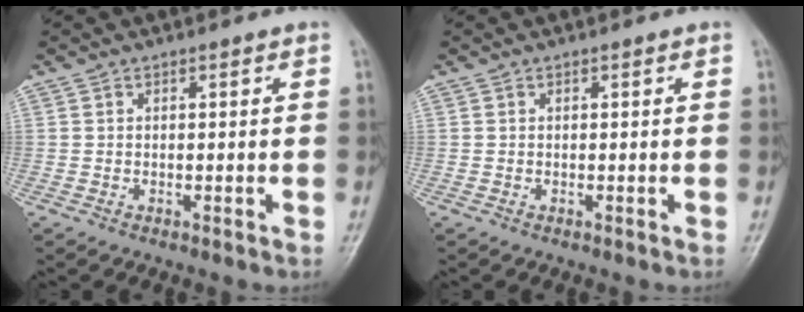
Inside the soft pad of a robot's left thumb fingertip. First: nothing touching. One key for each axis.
{"total": 0.0}